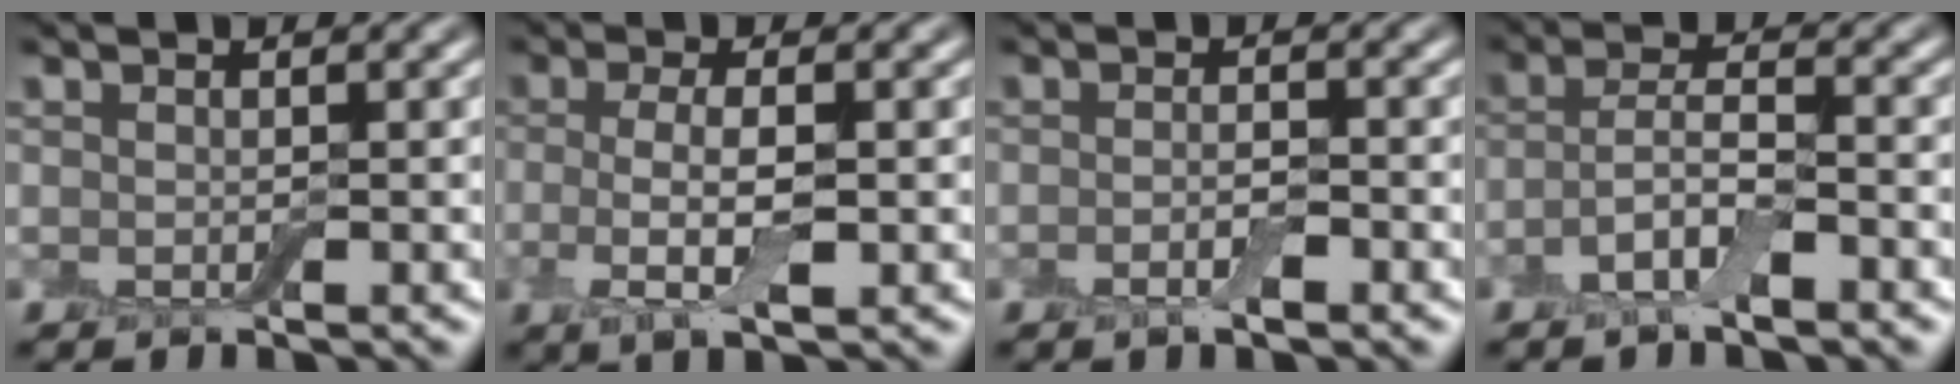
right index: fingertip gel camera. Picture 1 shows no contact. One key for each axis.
{"total": 4.2, "fx": -0.4, "fy": 1.4, "fz": 3.9, "tx": -0.085, "ty": -0.008, "tz": -0.011}
{"total": 1.5, "fx": -0.7, "fy": 0.4, "fz": 1.3, "tx": -0.026, "ty": -0.003, "tz": -0.016}
{"total": 3.5, "fx": -1.7, "fy": 1.2, "fz": 2.9, "tx": -0.062, "ty": 0.005, "tz": -0.041}